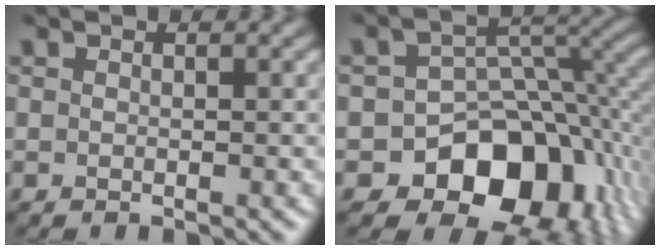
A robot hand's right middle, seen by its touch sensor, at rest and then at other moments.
{"total": 11.5, "force": [-5.2, 7.9, 6.5], "torque": [-0.082, -0.012, -0.079]}